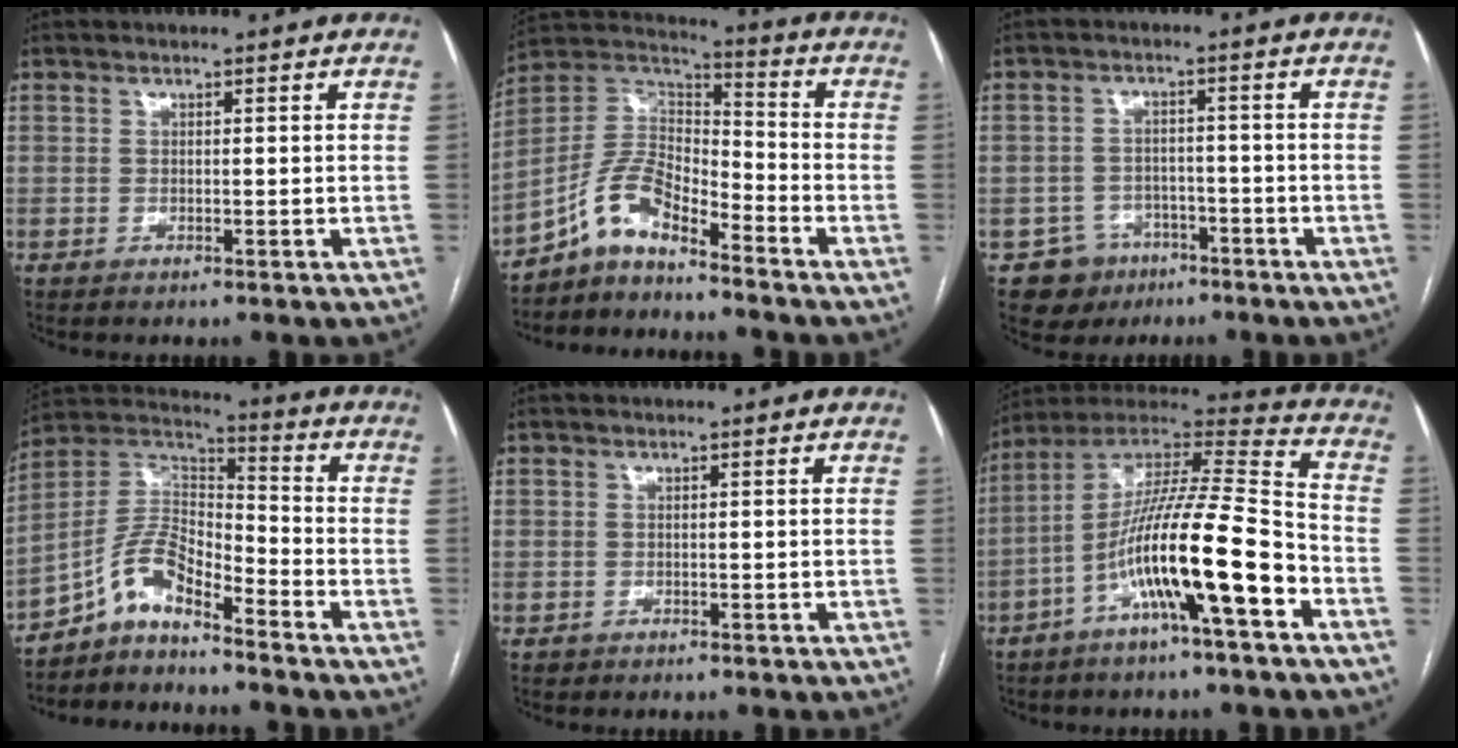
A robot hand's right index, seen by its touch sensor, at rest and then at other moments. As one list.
[{"total": 9.3, "force": [-7.0, 3.1, 5.3], "torque": [-0.117, 0.030, -0.137]}, {"total": 6.0, "force": [-3.3, 5.0, 0.2], "torque": [0.003, 0.012, -0.044]}, {"total": 8.9, "force": [-6.6, 2.4, 5.5], "torque": [-0.119, 0.028, -0.128]}, {"total": 0.8, "force": [-0.4, 0.6, -0.1], "torque": [-0.002, 0.005, -0.009]}, {"total": 17.7, "force": [-6.8, 0.8, 16.4], "torque": [-0.294, 0.005, -0.121]}]